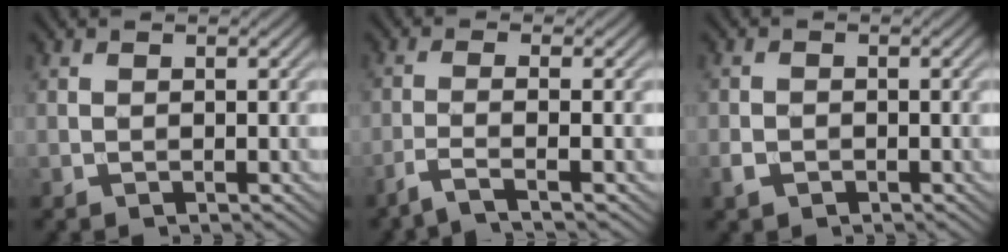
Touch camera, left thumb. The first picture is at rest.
{"total": 3.3, "force": [-2.0, 0.3, 2.6], "torque": [-0.040, 0.006, -0.062]}
{"total": 1.8, "force": [-0.9, 1.2, 0.8], "torque": [-0.019, -0.003, -0.022]}